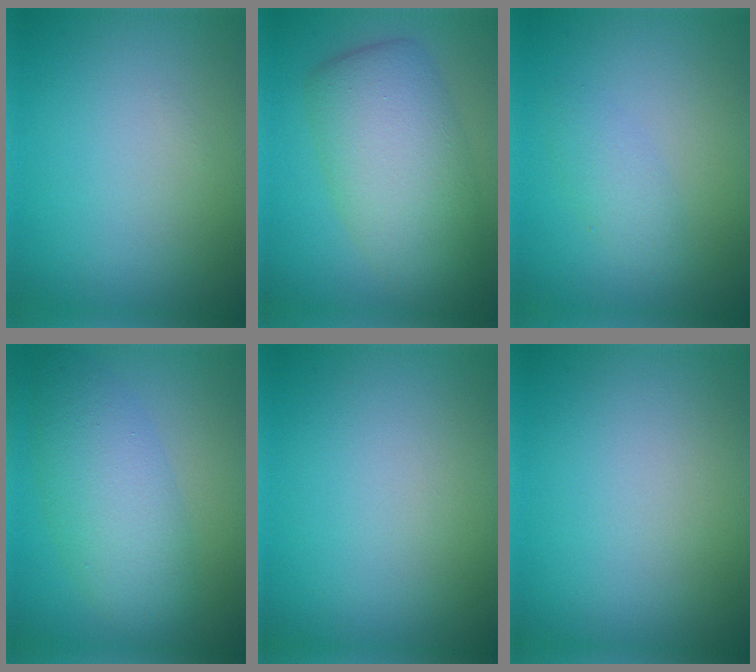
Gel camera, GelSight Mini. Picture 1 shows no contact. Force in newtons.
{"total": 7.8, "press": 7.8, "slide": 0.2}
{"total": 1.7, "press": 1.7, "slide": 0.0}
{"total": 5.6, "press": 5.6, "slide": 0.2}
{"total": 0.0}
{"total": 0.0}